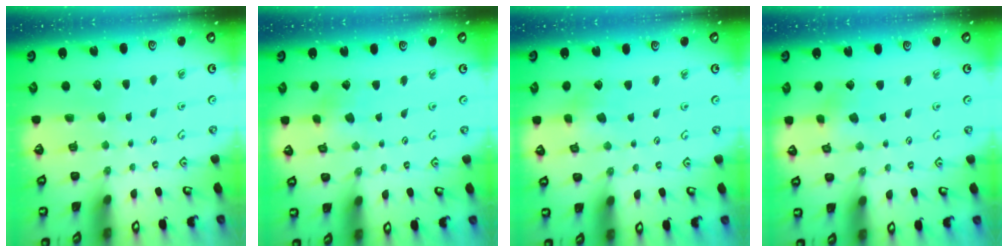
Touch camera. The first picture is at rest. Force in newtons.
{"total": 2.4, "press": 2.4, "slide": 0.2}
{"total": 3.3, "press": 3.3, "slide": 0.6}
{"total": 2.1, "press": 2.1, "slide": 0.2}